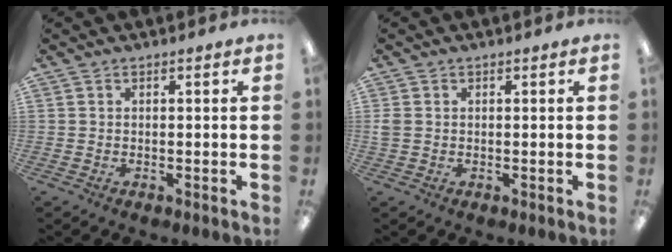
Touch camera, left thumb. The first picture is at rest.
{"total": 1.5, "force": [0.2, 1.2, 0.8], "torque": [-0.016, 0.004, 0.002]}